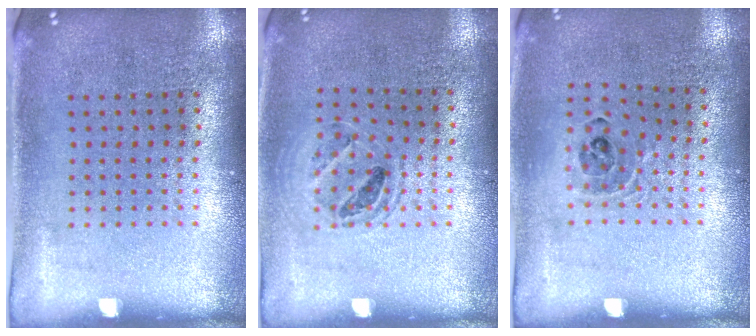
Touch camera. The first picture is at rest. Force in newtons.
{"total": 1.1, "press": 1.1, "slide": 0.4}
{"total": 0.8, "press": 0.8, "slide": 0.2}